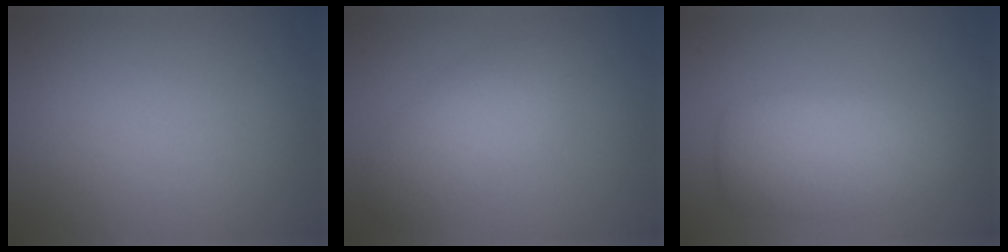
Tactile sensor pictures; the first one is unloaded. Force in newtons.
{"total": 3.5, "press": 3.5, "slide": 0.1}
{"total": 5.1, "press": 5.0, "slide": 0.5}